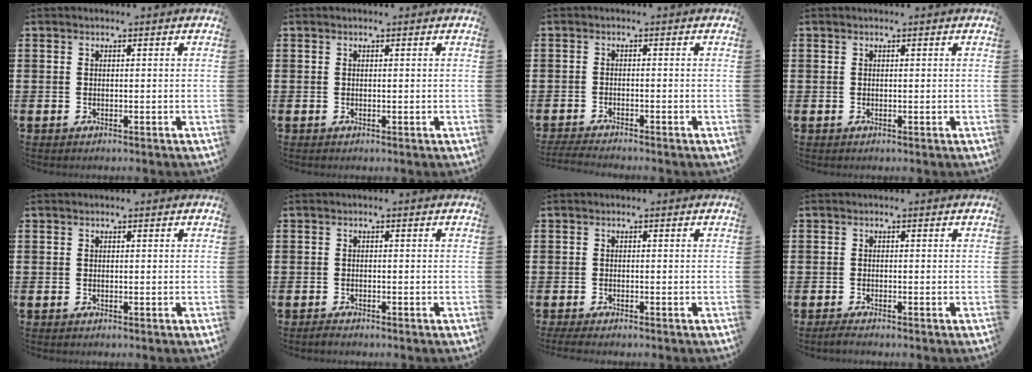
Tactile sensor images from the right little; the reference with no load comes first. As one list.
[{"total": 0.0}, {"total": 1.7, "force": [-1.6, -0.1, 0.4], "torque": [-0.007, 0.003, -0.032]}, {"total": 0.0}, {"total": 0.0}, {"total": 0.6, "force": [-0.5, 0.2, 0.2], "torque": [-0.006, -0.002, -0.011]}, {"total": 1.0, "force": [-0.7, 0.1, 0.7], "torque": [-0.011, -0.002, -0.014]}, {"total": 1.0, "force": [-0.7, 0.1, 0.7], "torque": [-0.012, -0.003, -0.014]}]